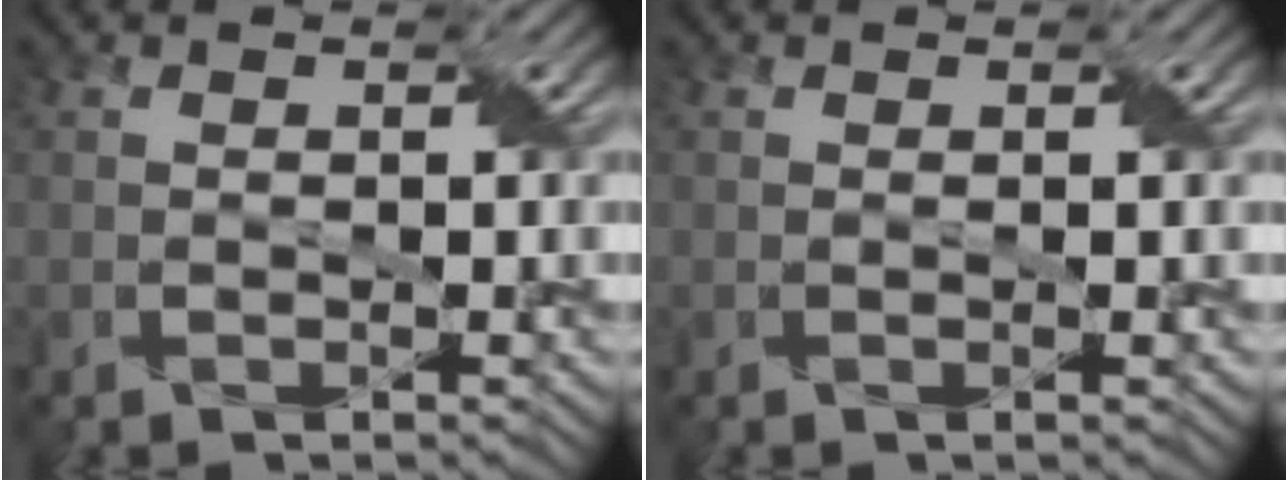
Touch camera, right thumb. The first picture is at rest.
{"total": 0.7, "force": [0.1, -0.1, 0.7], "torque": [-0.015, 0.002, 0.000]}